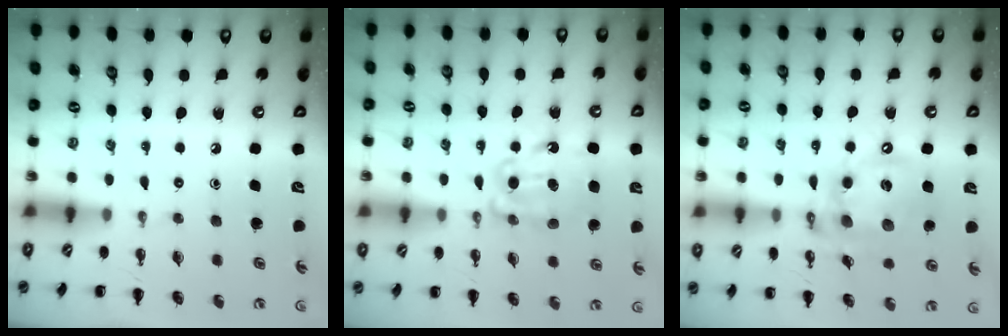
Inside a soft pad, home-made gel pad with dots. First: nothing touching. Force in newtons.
{"total": 9.2, "press": 9.1, "slide": 1.0}
{"total": 15.1, "press": 14.7, "slide": 3.3}